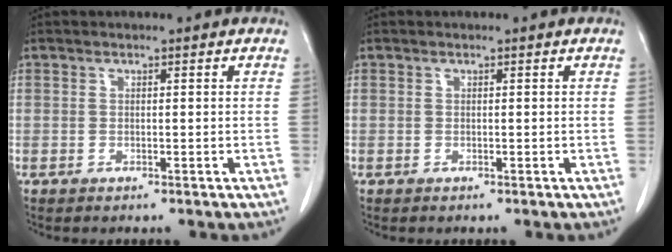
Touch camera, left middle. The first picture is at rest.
{"total": 0.0}